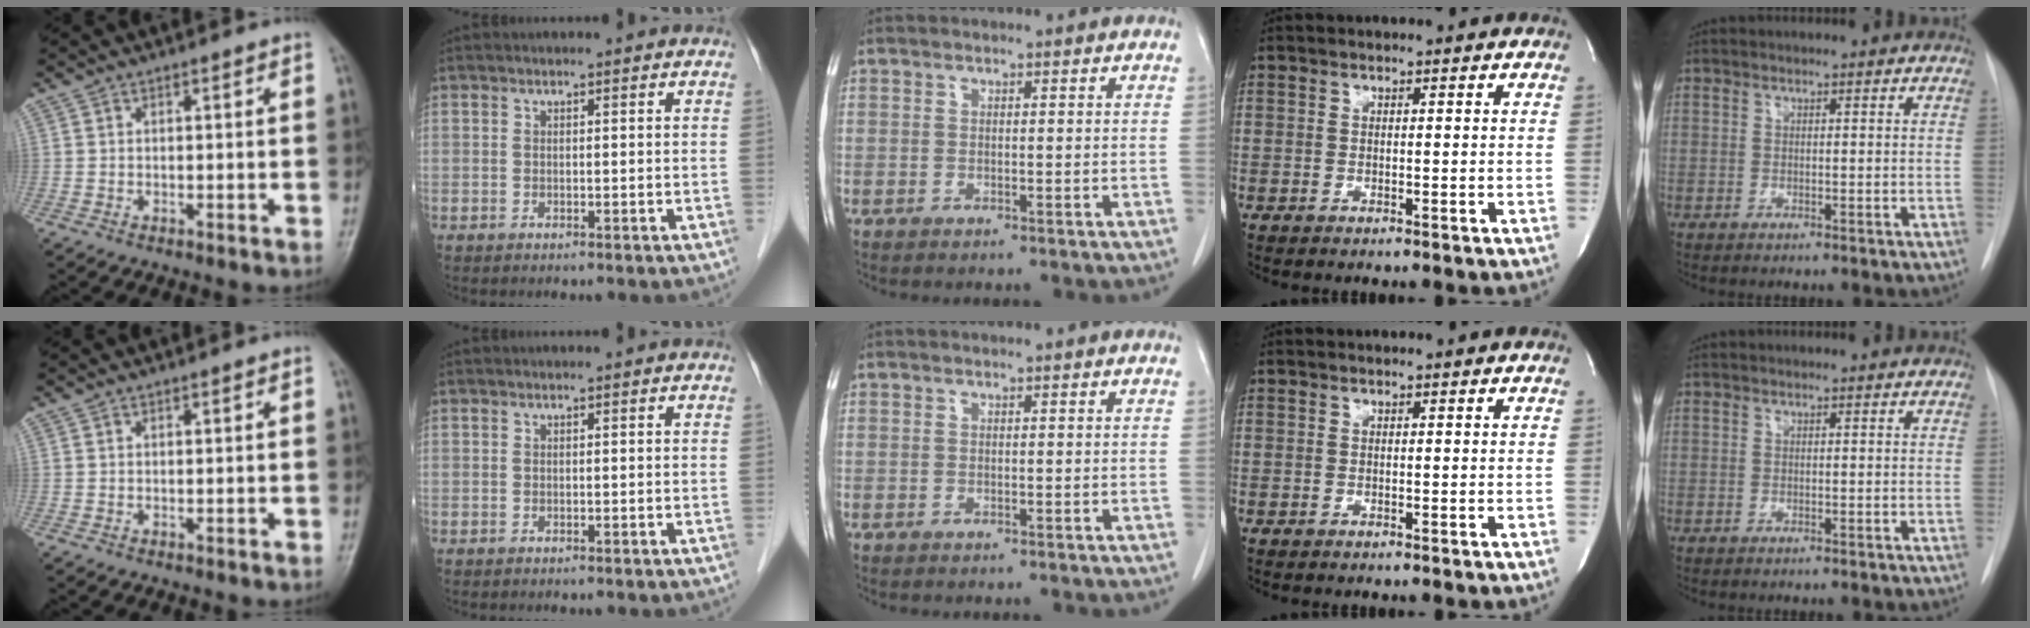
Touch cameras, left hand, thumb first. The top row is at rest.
{}